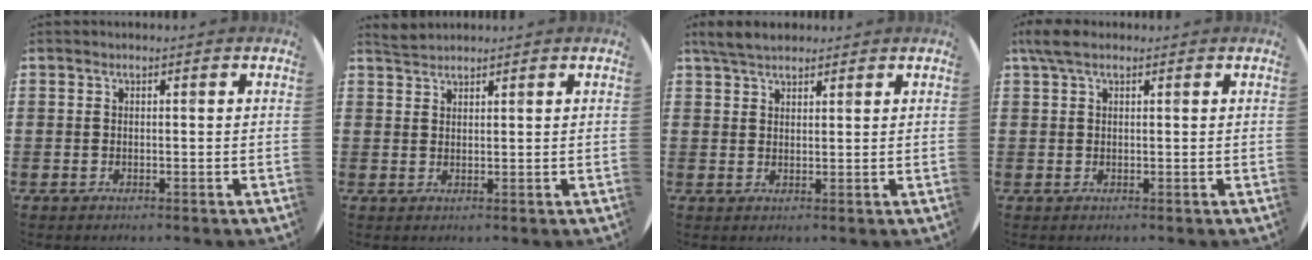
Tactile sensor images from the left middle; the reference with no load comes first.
{"total": 1.9, "force": [1.9, 0.4, 0.1], "torque": [-0.005, 0.005, 0.037]}
{"total": 3.8, "force": [3.3, 1.1, 1.4], "torque": [-0.032, 0.002, 0.063]}
{"total": 2.8, "force": [1.7, 1.1, 1.9], "torque": [-0.041, 0.008, 0.029]}